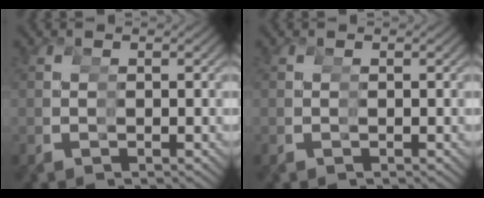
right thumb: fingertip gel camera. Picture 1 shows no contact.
{"total": 0.0}